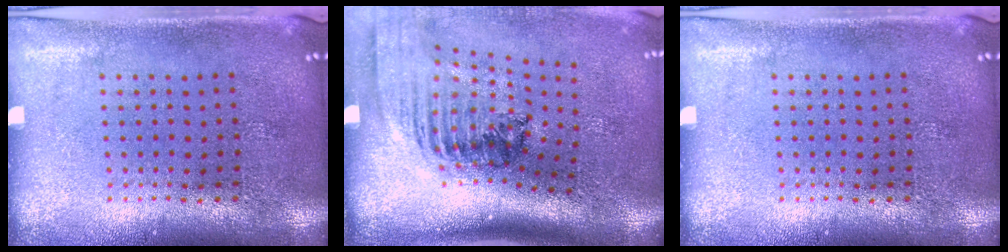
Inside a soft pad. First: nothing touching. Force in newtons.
{"total": 2.2, "press": 1.6, "slide": 1.6}
{"total": 0.0}